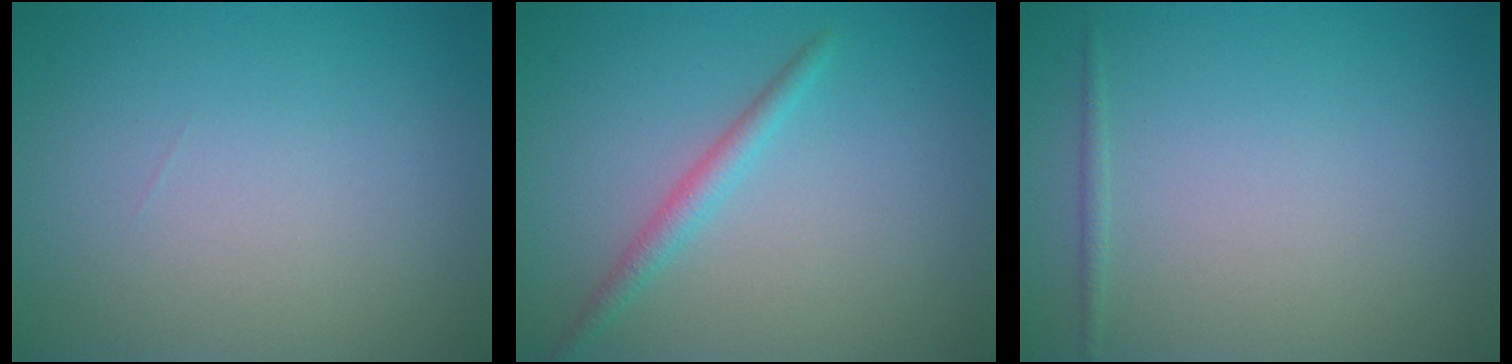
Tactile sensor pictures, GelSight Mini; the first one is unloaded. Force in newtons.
{"total": 1.8, "press": 1.8, "slide": 0.0}
{"total": 0.5, "press": 0.5, "slide": 0.1}